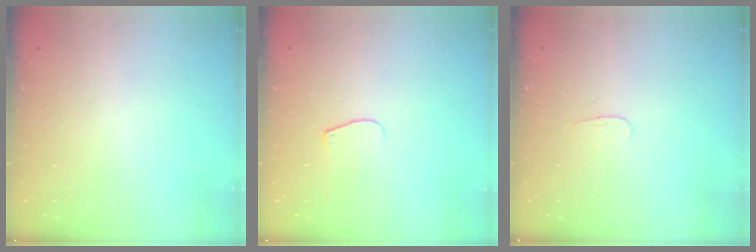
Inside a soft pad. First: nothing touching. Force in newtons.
{"total": 4.8, "press": 4.8, "slide": 0.4}
{"total": 2.8, "press": 2.8, "slide": 0.3}